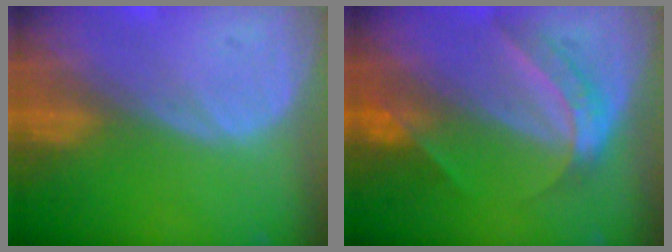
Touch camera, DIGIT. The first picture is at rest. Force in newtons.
{"total": 6.1, "press": 5.1, "slide": 3.2}